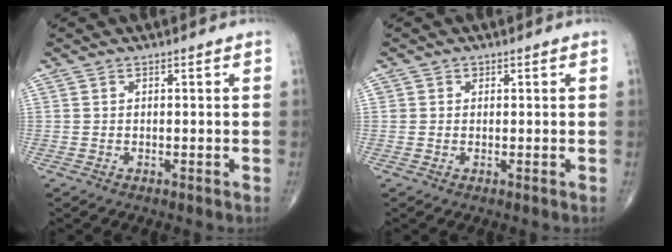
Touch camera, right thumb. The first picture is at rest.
{"total": 0.9, "force": [0.3, 0.9, 0.0], "torque": [0.010, 0.002, 0.001]}